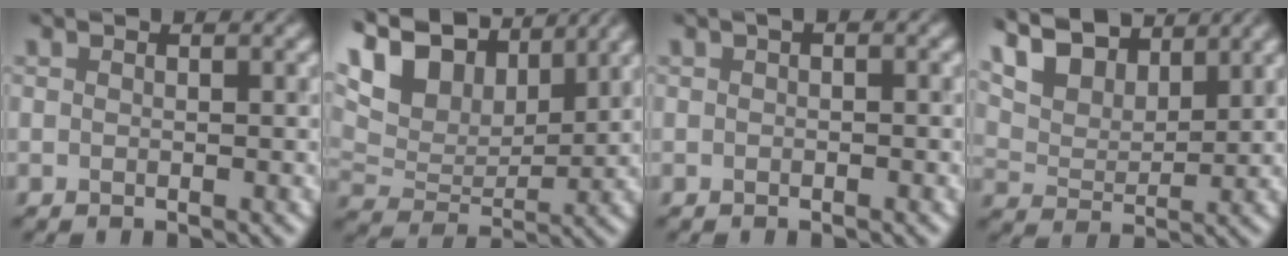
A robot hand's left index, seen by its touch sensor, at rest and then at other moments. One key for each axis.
{"total": 10.3, "fx": 7.0, "fy": 4.8, "fz": 5.8, "tx": -0.131, "ty": 0.021, "tz": 0.107}
{"total": 0.6, "fx": -0.1, "fy": 0.3, "fz": 0.6, "tx": -0.007, "ty": 0.005, "tz": 0.000}
{"total": 8.1, "fx": 6.5, "fy": 3.4, "fz": 3.4, "tx": -0.090, "ty": 0.011, "tz": 0.116}